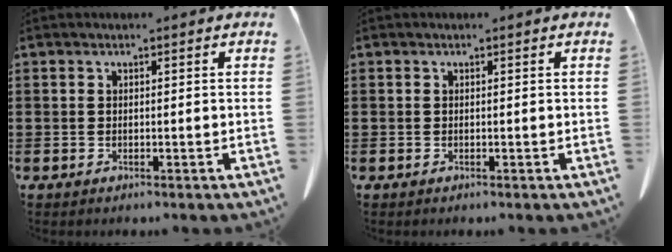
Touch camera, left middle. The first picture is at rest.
{"total": 0.0}